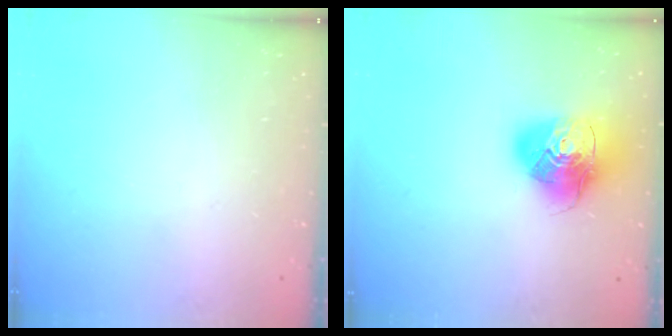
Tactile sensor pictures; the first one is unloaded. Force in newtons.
{"total": 15.9, "press": 15.8, "slide": 2.3}